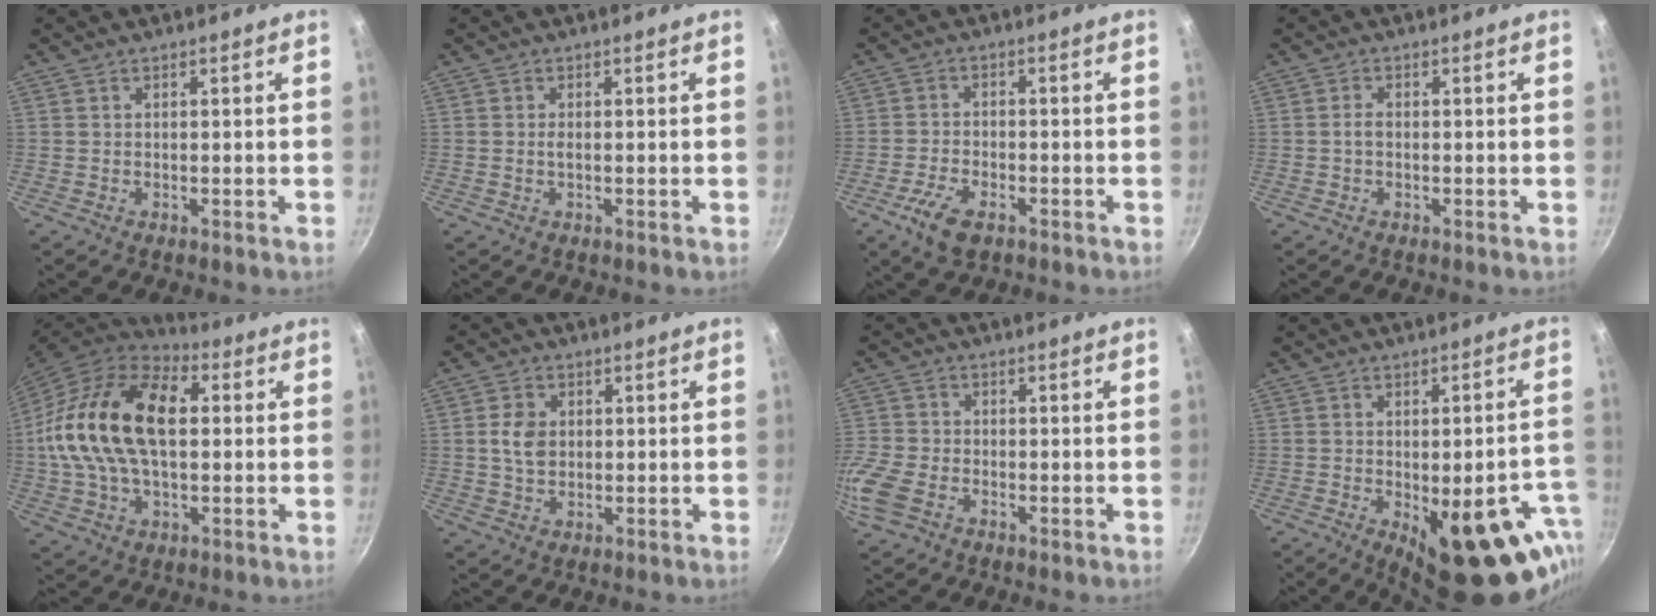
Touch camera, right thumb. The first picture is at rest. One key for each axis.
{"total": 0.7, "fx": 0.0, "fy": 0.4, "fz": 0.6, "tx": -0.013, "ty": 0.001, "tz": -0.001}
{"total": 6.8, "fx": -3.7, "fy": 3.3, "fz": 4.7, "tx": -0.097, "ty": 0.012, "tz": -0.071}
{"total": 1.5, "fx": -0.2, "fy": 0.9, "fz": 1.2, "tx": -0.021, "ty": 0.007, "tz": -0.006}
{"total": 23.4, "fx": 2.7, "fy": 13.9, "fz": 18.6, "tx": -0.341, "ty": 0.028, "tz": 0.031}
{"total": 5.2, "fx": 0.7, "fy": 4.0, "fz": 3.3, "tx": -0.049, "ty": 0.000, "tz": 0.011}
{"total": 9.9, "fx": -4.0, "fy": 6.9, "fz": 5.9, "tx": -0.148, "ty": 0.009, "tz": -0.094}
{"total": 22.5, "fx": -8.1, "fy": 9.9, "fz": 18.5, "tx": -0.168, "ty": 0.006, "tz": -0.090}